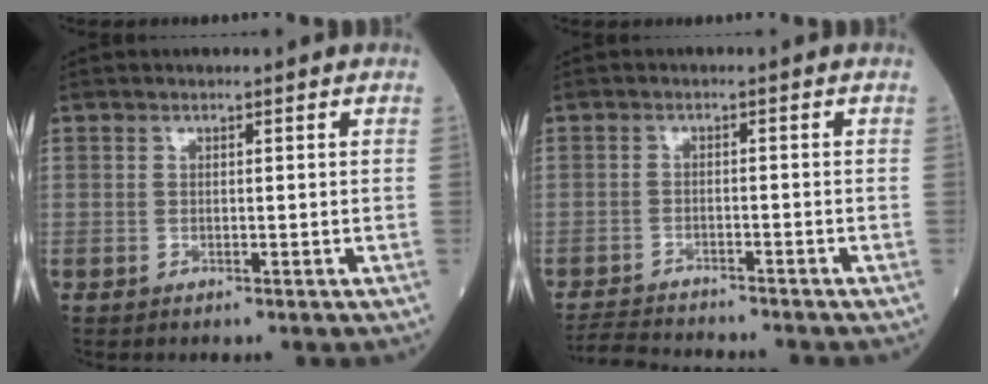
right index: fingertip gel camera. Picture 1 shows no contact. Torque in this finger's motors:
{"motor_torque": [-0.29, -0.06, -0.04, -0.02]}